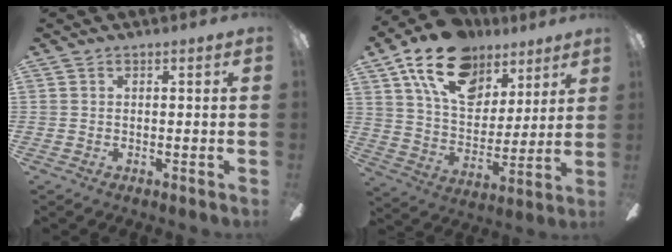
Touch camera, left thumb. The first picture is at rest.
{"total": 19.9, "force": [12.2, 11.8, 10.4], "torque": [-0.176, -0.056, 0.220]}